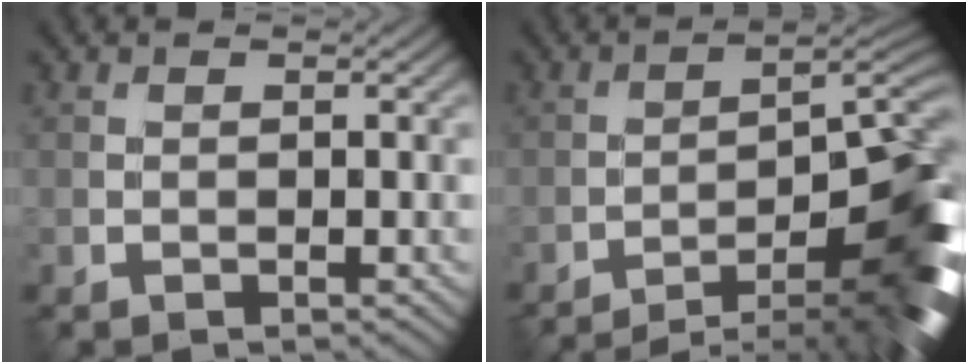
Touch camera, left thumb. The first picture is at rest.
{"total": 13.7, "force": [-8.8, 3.2, 10.0], "torque": [-0.137, 0.003, -0.125]}